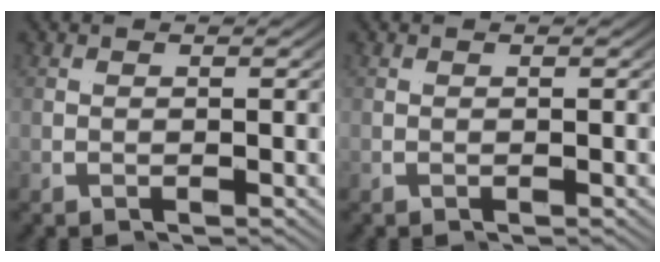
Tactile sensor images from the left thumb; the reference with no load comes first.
{"total": 0.0}